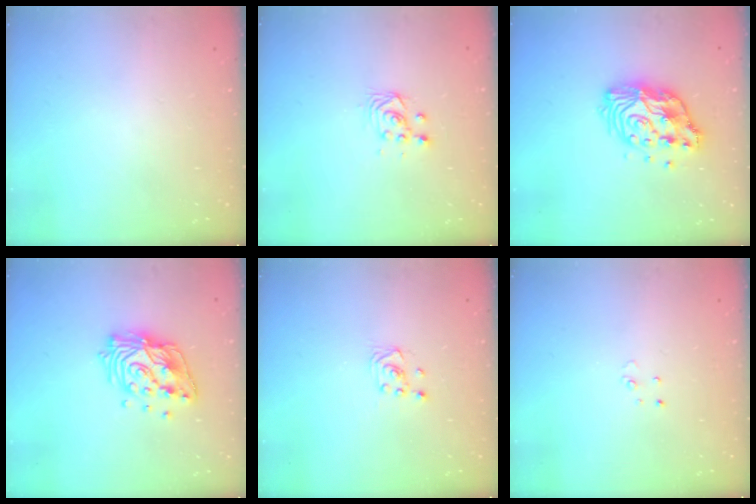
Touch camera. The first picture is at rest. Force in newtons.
{"total": 3.3, "press": 3.1, "slide": 1.1}
{"total": 13.5, "press": 13.4, "slide": 1.2}
{"total": 15.9, "press": 15.8, "slide": 1.8}
{"total": 3.1, "press": 2.8, "slide": 1.3}
{"total": 2.5, "press": 2.5, "slide": 0.2}